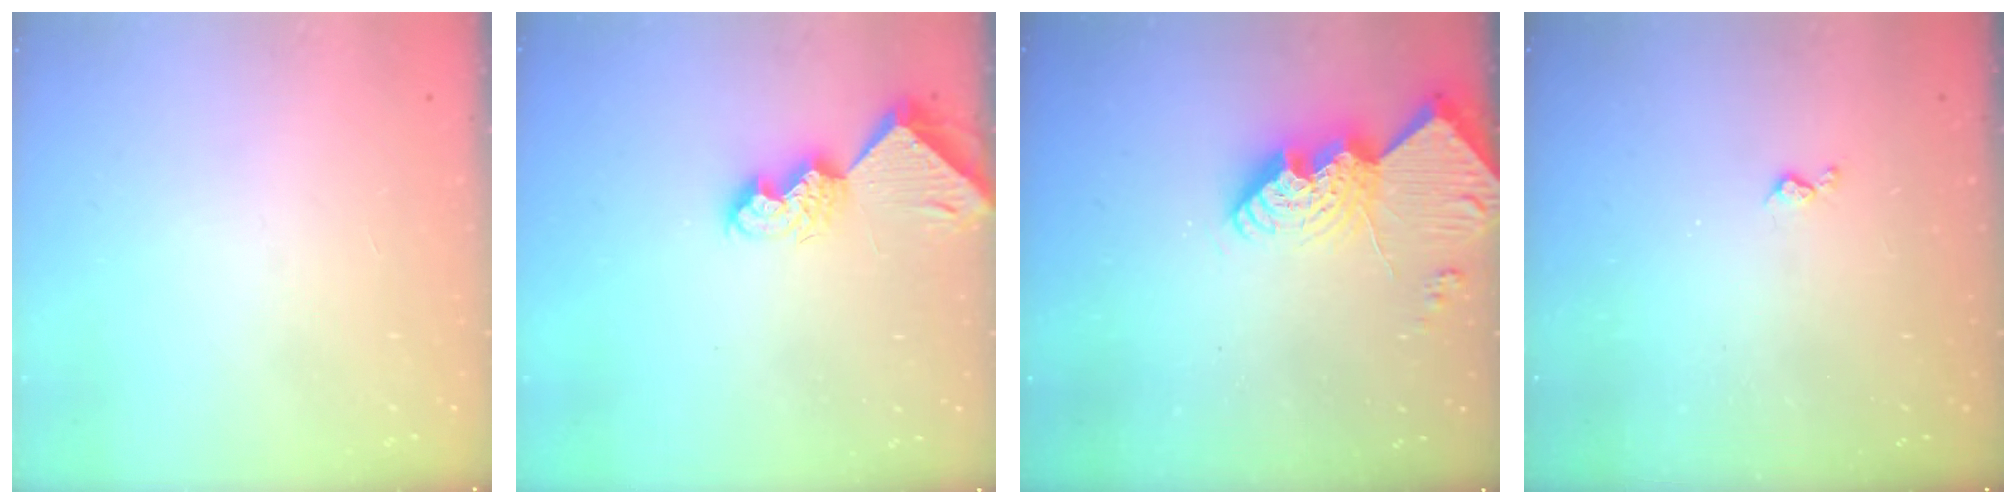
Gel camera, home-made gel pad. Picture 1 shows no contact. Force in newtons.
{"total": 10.0, "press": 9.9, "slide": 1.1}
{"total": 13.9, "press": 13.9, "slide": 0.9}
{"total": 3.3, "press": 3.2, "slide": 0.6}